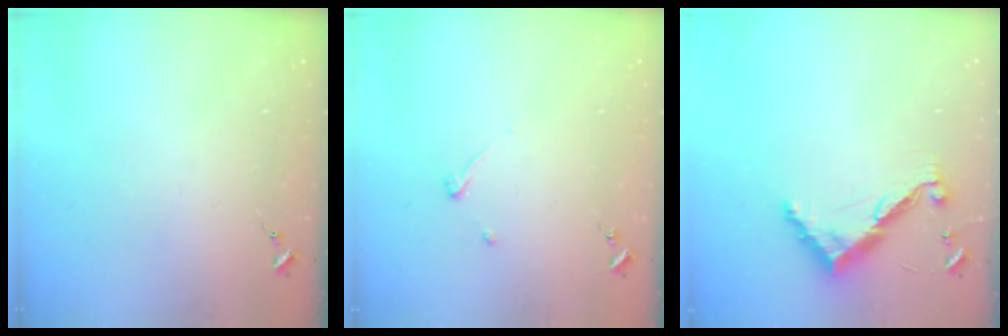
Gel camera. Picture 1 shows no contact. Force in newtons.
{"total": 3.2, "press": 3.2, "slide": 0.5}
{"total": 9.7, "press": 9.7, "slide": 0.3}